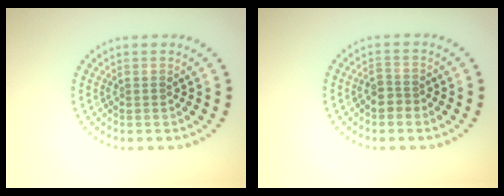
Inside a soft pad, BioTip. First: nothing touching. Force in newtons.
{"total": 1.7, "press": 1.5, "slide": 0.9}